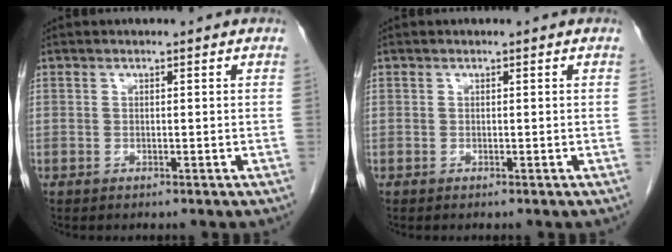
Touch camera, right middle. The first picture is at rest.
{"total": 0.0}